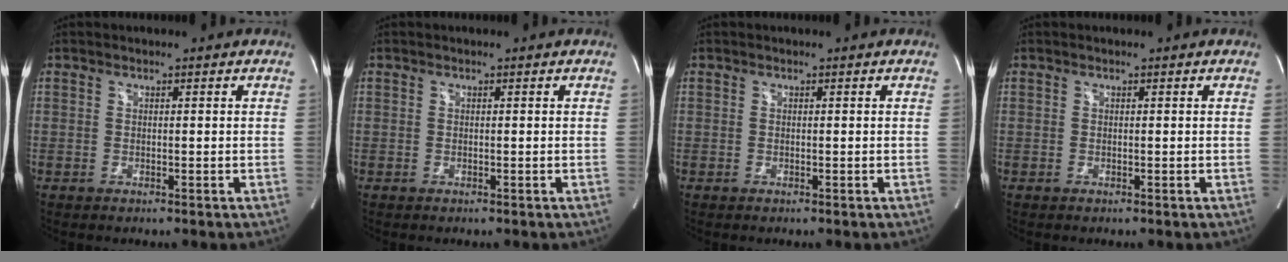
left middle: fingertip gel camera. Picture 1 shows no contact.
{"total": 0.0}
{"total": 0.0}
{"total": 0.0}